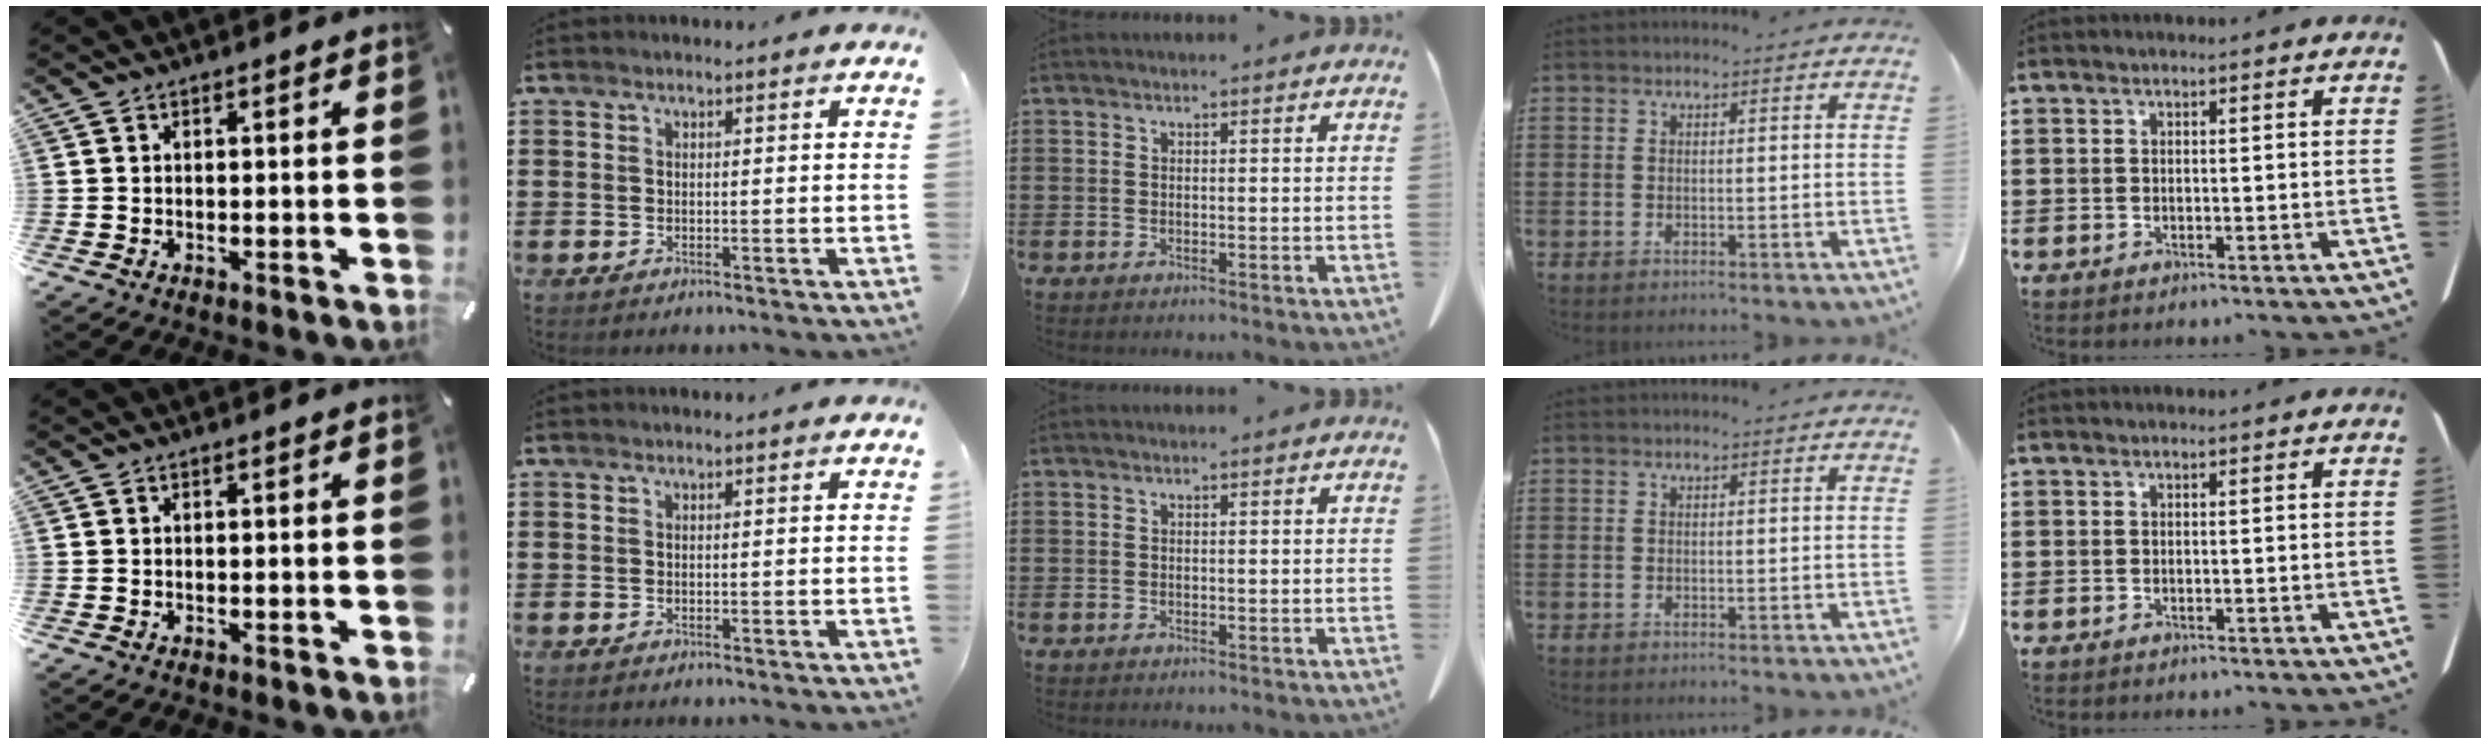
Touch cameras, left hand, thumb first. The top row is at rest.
{}